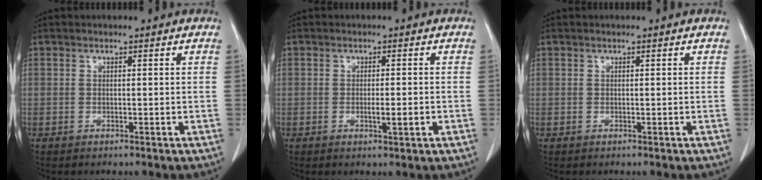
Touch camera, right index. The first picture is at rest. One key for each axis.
{"total": 2.4, "fx": -0.7, "fy": 0.1, "fz": 2.3, "tx": -0.041, "ty": -0.004, "tz": -0.010}
{"total": 0.0}